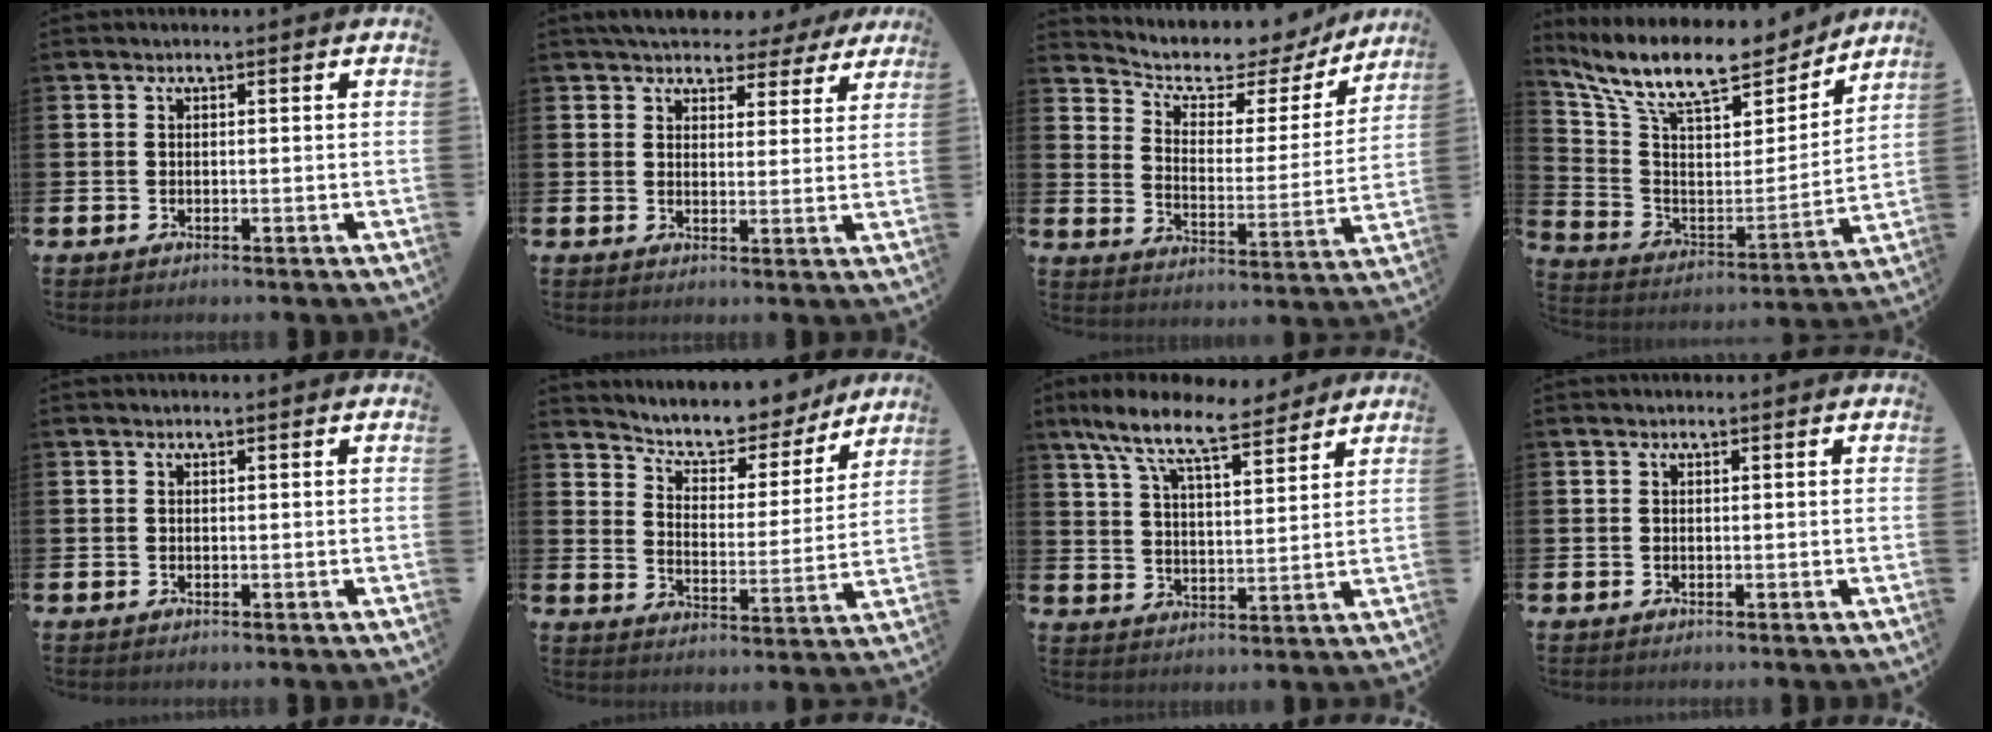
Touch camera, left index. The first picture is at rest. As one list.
[{"total": 5.5, "force": [5.0, 2.1, 1.0], "torque": [-0.023, -0.028, 0.086]}, {"total": 6.2, "force": [5.4, 2.5, 1.7], "torque": [-0.053, -0.042, 0.085]}, {"total": 12.9, "force": [11.0, 3.6, 5.7], "torque": [-0.139, -0.072, 0.190]}, {"total": 0.0}, {"total": 7.7, "force": [7.2, 2.4, 1.4], "torque": [-0.046, -0.062, 0.121]}, {"total": 10.1, "force": [8.6, 2.3, 4.7], "torque": [-0.109, -0.040, 0.152]}, {"total": 0.0}]